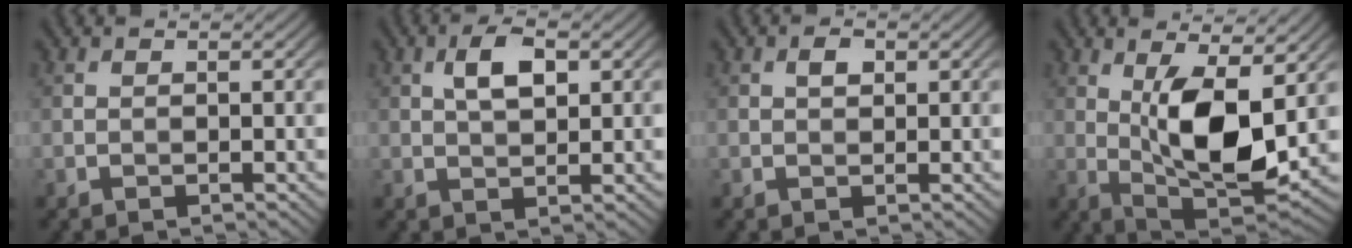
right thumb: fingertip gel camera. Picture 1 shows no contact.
{"total": 4.3, "force": [1.3, 2.0, 3.5], "torque": [-0.073, 0.006, 0.024]}
{"total": 1.4, "force": [0.5, 0.9, 1.0], "torque": [-0.017, 0.002, 0.007]}
{"total": 10.8, "force": [1.4, 4.2, 9.8], "torque": [-0.182, -0.011, 0.031]}